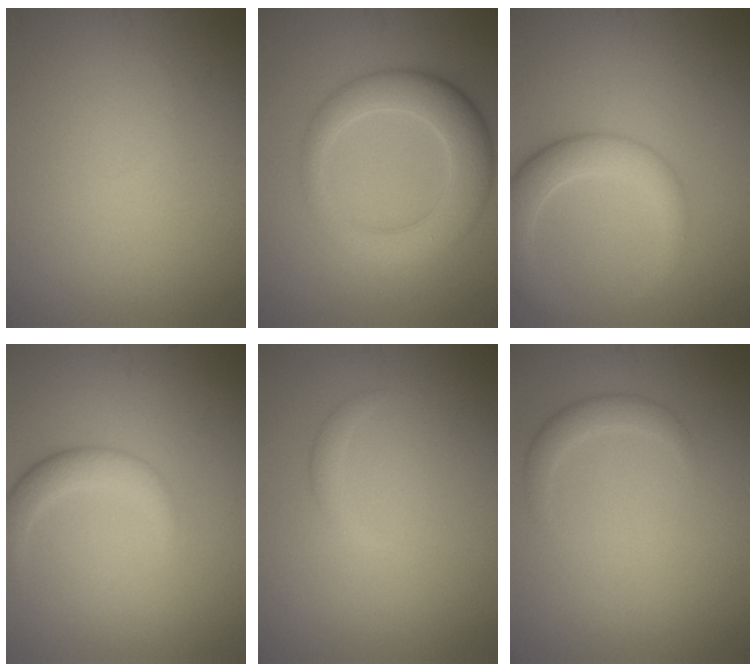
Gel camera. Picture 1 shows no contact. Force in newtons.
{"total": 6.5, "press": 6.5, "slide": 0.2}
{"total": 4.7, "press": 4.7, "slide": 0.3}
{"total": 2.7, "press": 2.7, "slide": 0.2}
{"total": 1.1, "press": 1.1, "slide": 0.0}
{"total": 1.8, "press": 1.8, "slide": 0.1}